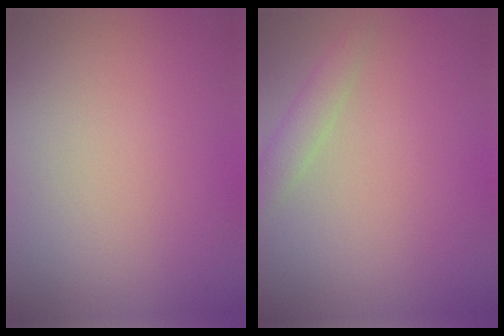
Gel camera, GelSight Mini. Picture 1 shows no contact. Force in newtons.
{"total": 1.9, "press": 1.9, "slide": 0.0}